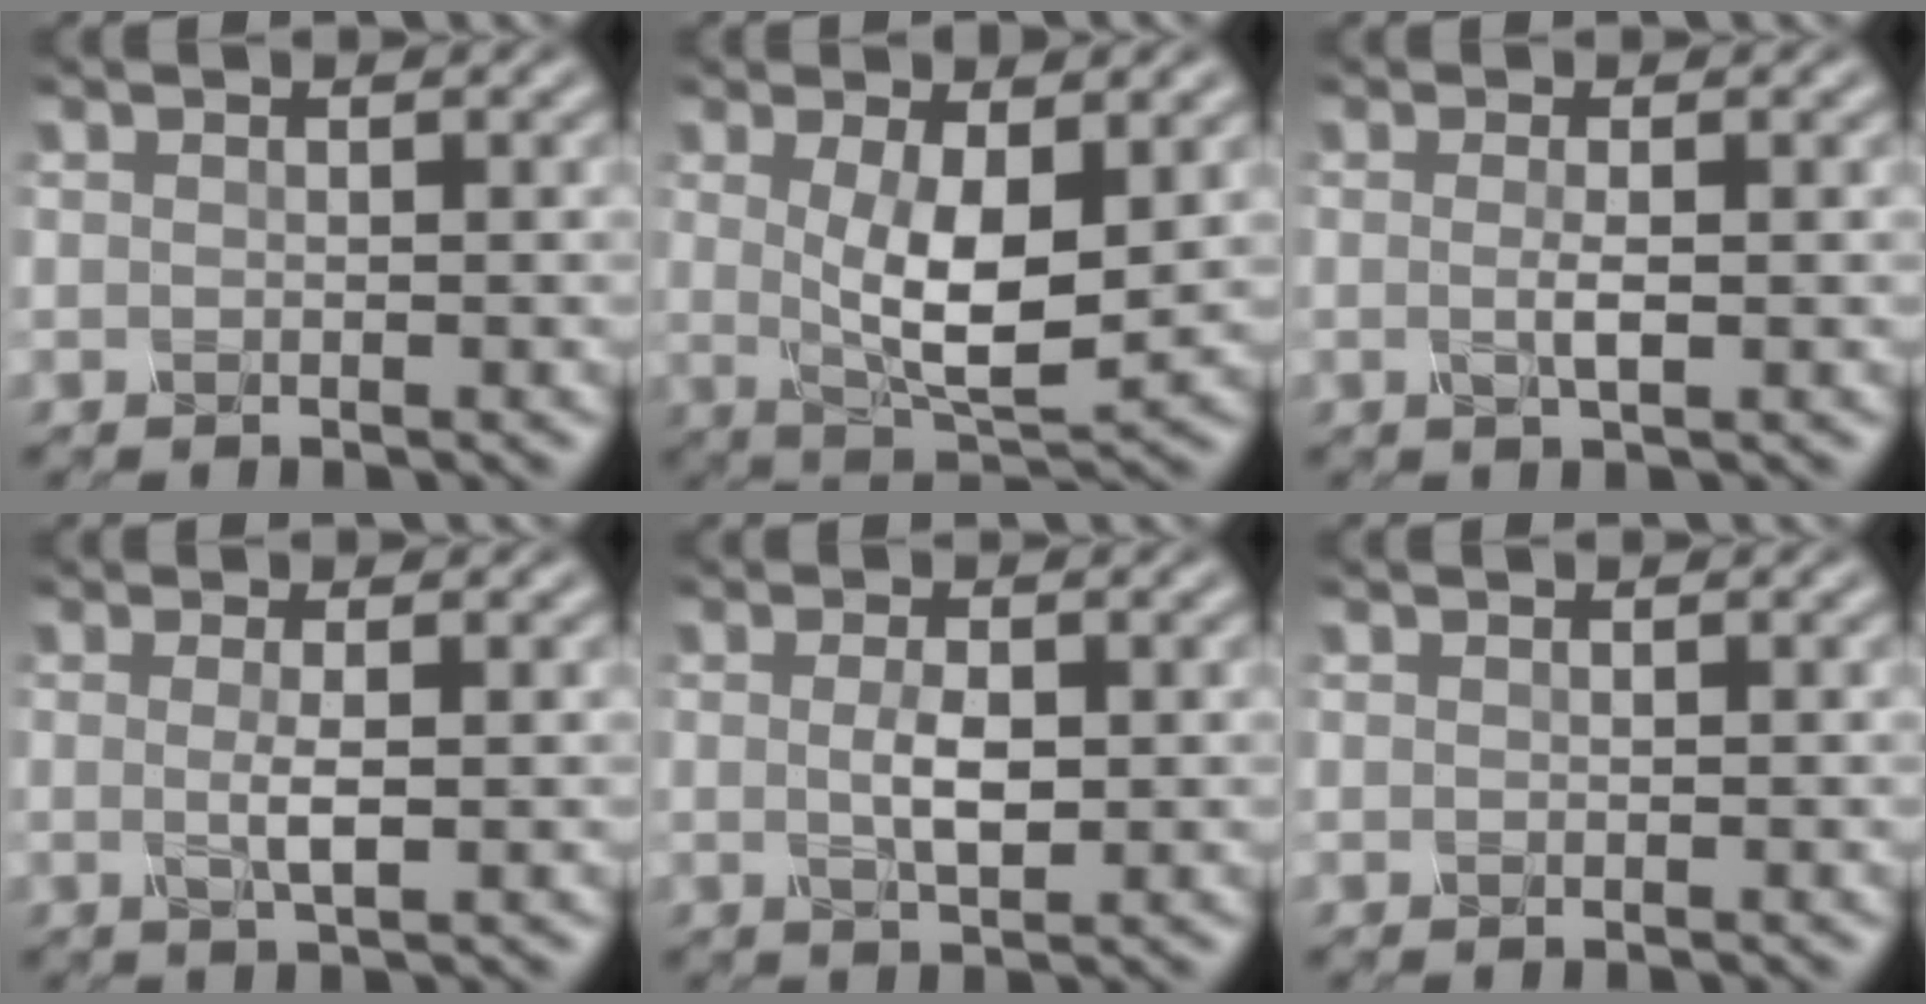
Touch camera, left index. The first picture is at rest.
{"total": 6.1, "force": [0.7, 2.1, 5.7], "torque": [-0.108, -0.012, 0.020]}
{"total": 1.8, "force": [-0.1, 0.4, 1.7], "torque": [-0.034, -0.001, -0.004]}
{"total": 2.1, "force": [0.0, 0.4, 2.0], "torque": [-0.041, -0.001, -0.002]}
{"total": 2.5, "force": [0.1, 0.9, 2.3], "torque": [-0.050, -0.002, 0.002]}
{"total": 0.0}